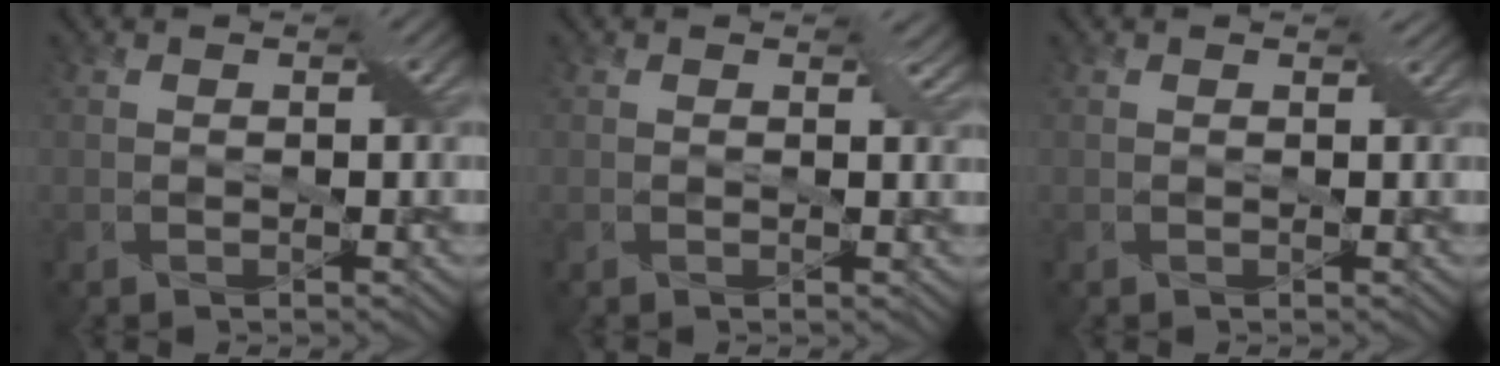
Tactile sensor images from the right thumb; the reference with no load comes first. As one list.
[{"total": 0.9, "force": [0.6, 0.3, 0.6], "torque": [-0.010, -0.004, 0.011]}, {"total": 0.0}]